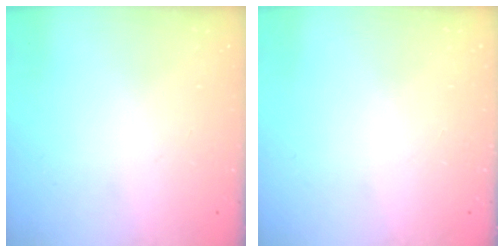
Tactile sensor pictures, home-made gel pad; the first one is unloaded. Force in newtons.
{"total": 0.0}